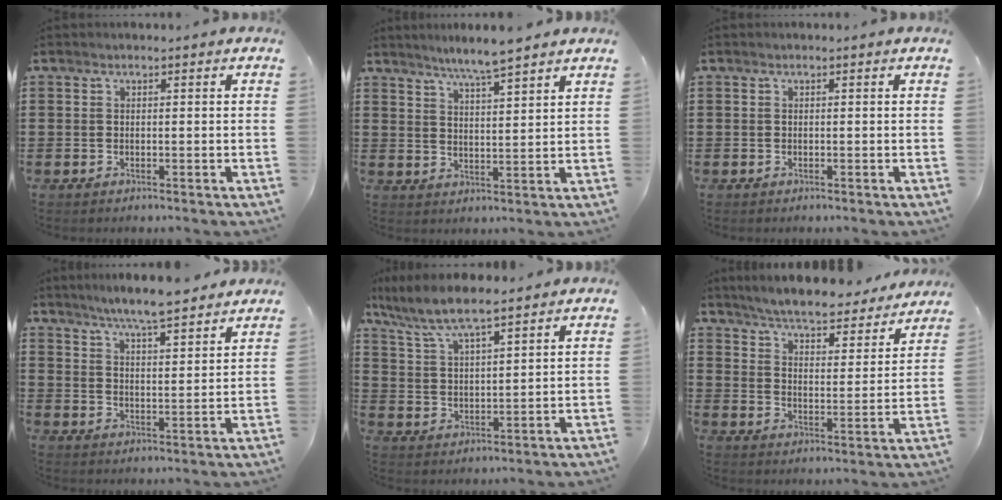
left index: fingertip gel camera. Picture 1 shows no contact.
{"total": 4.9, "force": [4.5, -0.5, 2.0], "torque": [-0.054, -0.014, 0.078]}
{"total": 0.0}
{"total": 5.8, "force": [5.4, -0.2, 1.9], "torque": [-0.057, -0.029, 0.094]}
{"total": 6.5, "force": [5.7, 1.0, 2.9], "torque": [-0.080, -0.022, 0.099]}
{"total": 5.6, "force": [5.4, -0.2, 1.4], "torque": [-0.054, -0.040, 0.091]}